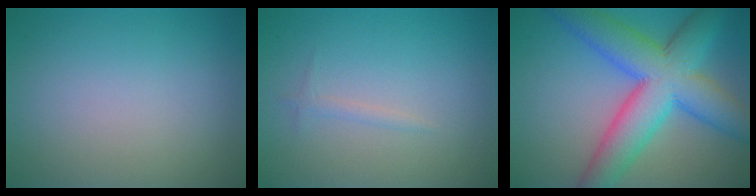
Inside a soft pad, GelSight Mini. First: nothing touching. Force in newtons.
{"total": 0.7, "press": 0.7, "slide": 0.1}
{"total": 10.3, "press": 10.3, "slide": 0.4}